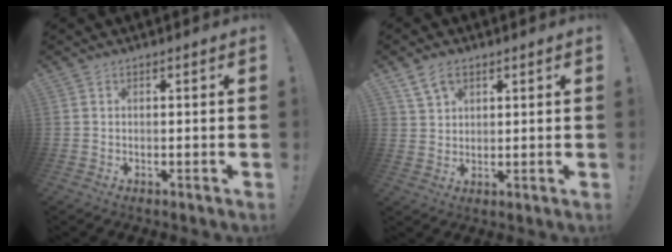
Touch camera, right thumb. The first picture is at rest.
{"total": 6.4, "force": [3.8, 4.4, 2.9], "torque": [-0.052, -0.006, 0.074]}